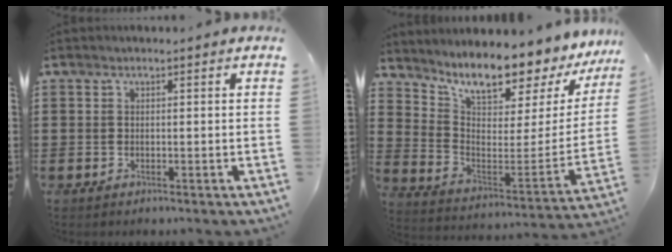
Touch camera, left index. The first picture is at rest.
{"total": 8.9, "force": [7.9, 1.4, 3.9], "torque": [-0.081, -0.077, 0.125]}